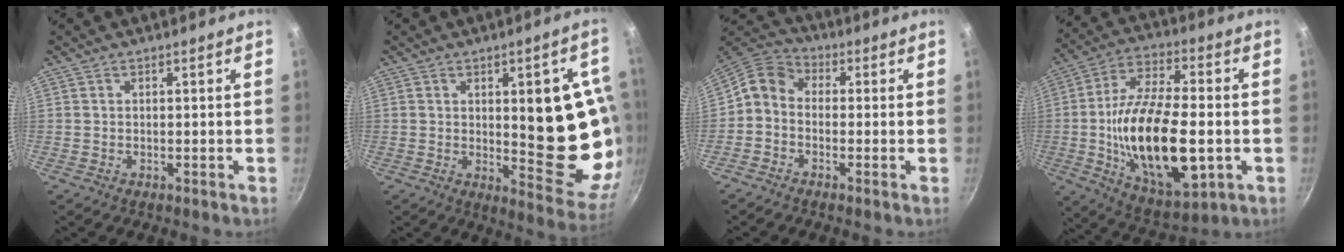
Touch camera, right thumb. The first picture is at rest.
{"total": 18.3, "force": [1.2, 6.8, 16.9], "torque": [-0.166, -0.029, 0.025]}
{"total": 6.7, "force": [-1.4, 5.3, 3.8], "torque": [-0.069, 0.036, -0.051]}
{"total": 23.8, "force": [-3.4, 11.0, 20.8], "torque": [-0.361, 0.014, -0.053]}